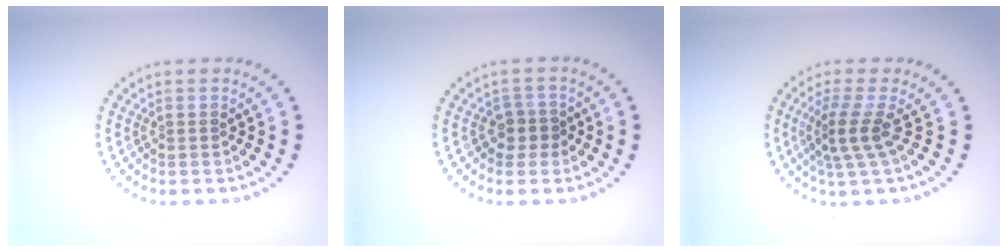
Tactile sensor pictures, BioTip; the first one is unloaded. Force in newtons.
{"total": 1.9, "press": 1.6, "slide": 1.0}
{"total": 2.9, "press": 2.0, "slide": 2.1}